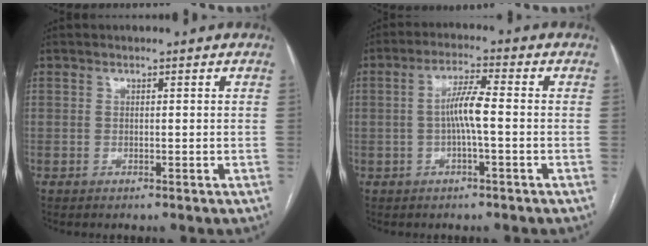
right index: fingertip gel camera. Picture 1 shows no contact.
{"total": 5.3, "force": [-0.6, 0.4, 5.2], "torque": [-0.102, 0.013, -0.011]}